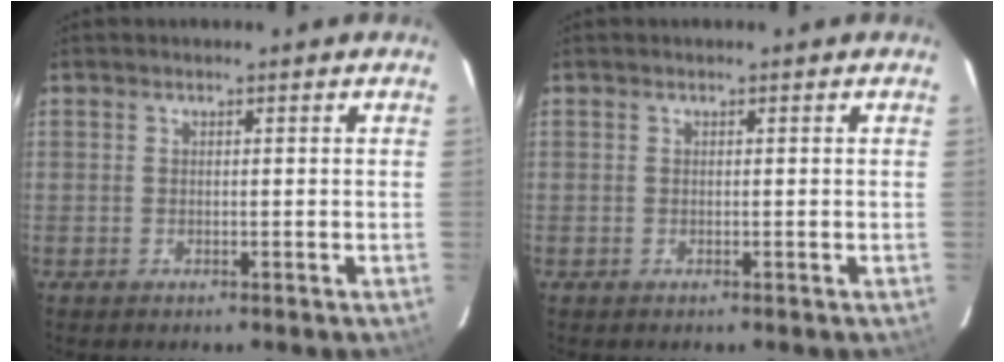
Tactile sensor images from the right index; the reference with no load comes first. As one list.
[{"total": 0.0}]